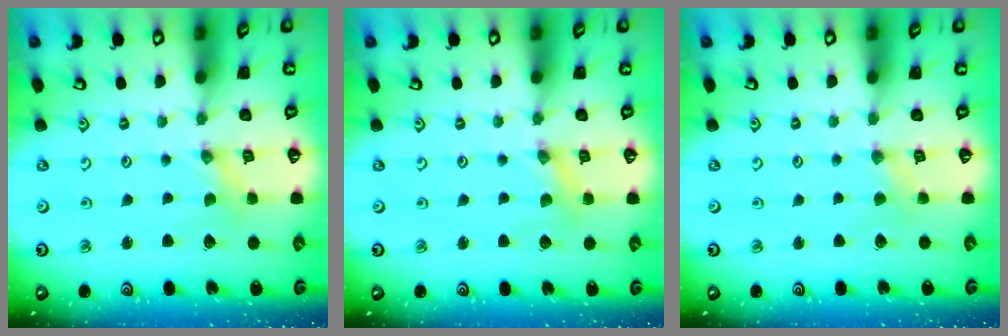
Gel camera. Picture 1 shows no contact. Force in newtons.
{"total": 1.8, "press": 1.8, "slide": 0.3}
{"total": 1.6, "press": 1.5, "slide": 0.4}